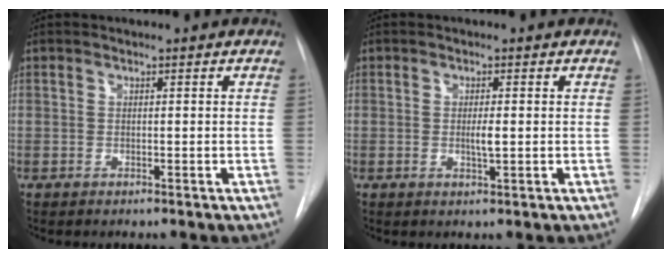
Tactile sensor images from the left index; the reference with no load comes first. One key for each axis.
{"total": 2.0, "fx": -0.9, "fy": 0.1, "fz": 1.7, "tx": -0.032, "ty": -0.008, "tz": -0.013}